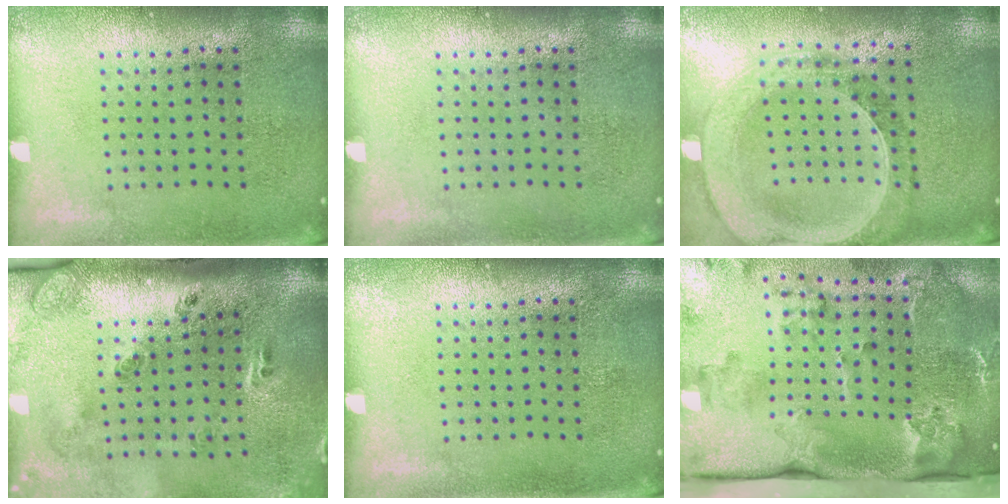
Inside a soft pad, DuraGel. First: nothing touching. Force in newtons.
{"total": 0.0}
{"total": 1.4, "press": 1.4, "slide": 0.3}
{"total": 3.0, "press": 1.9, "slide": 2.4}
{"total": 0.0}
{"total": 3.9, "press": 2.7, "slide": 2.8}